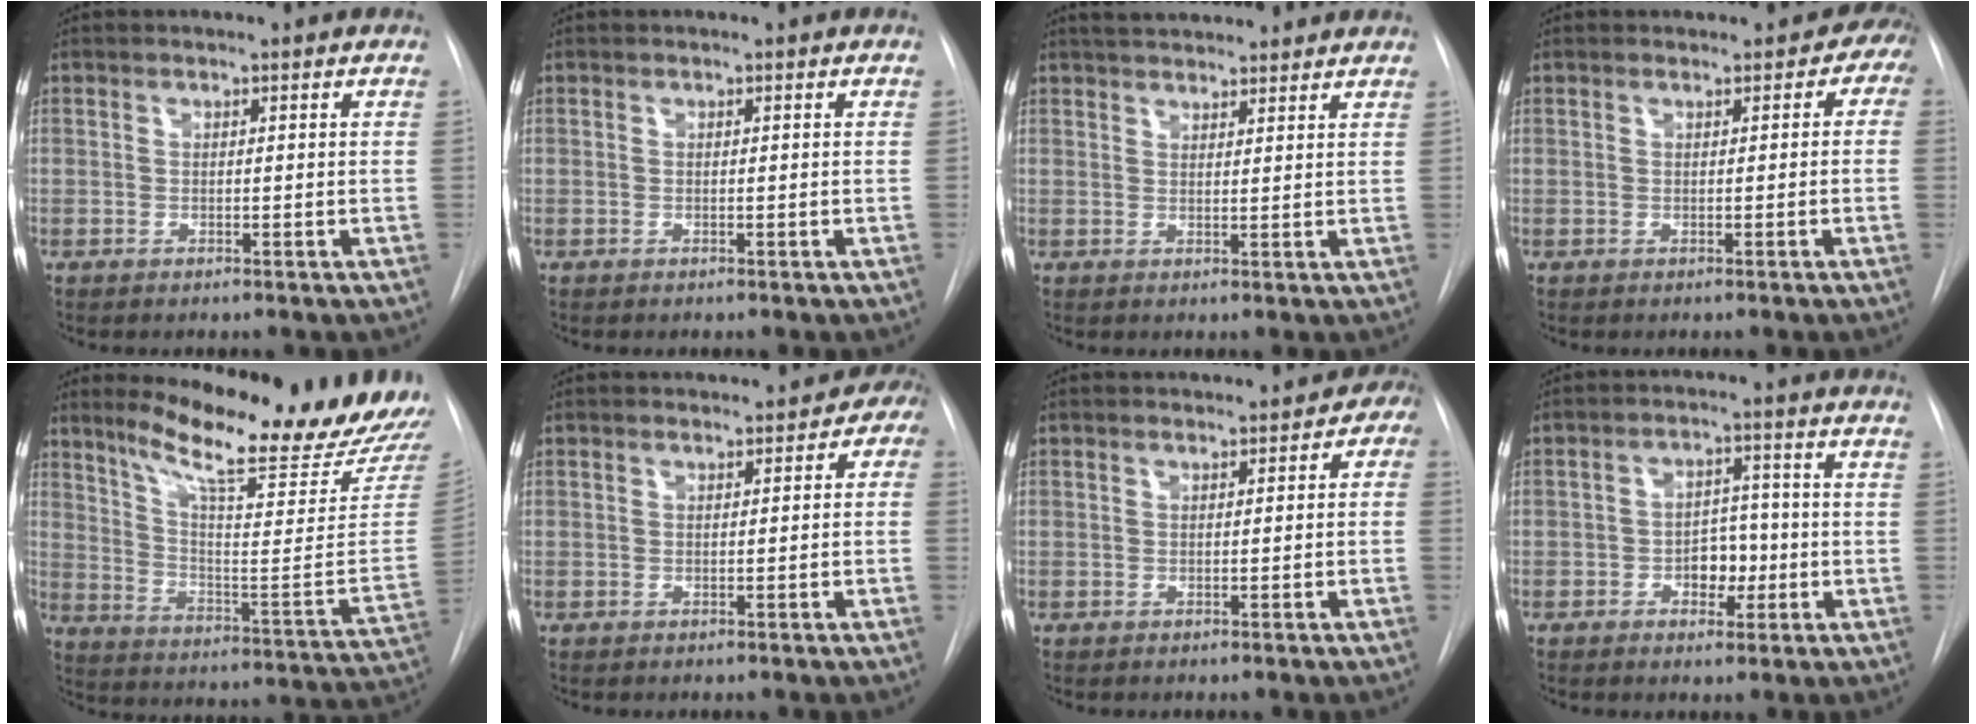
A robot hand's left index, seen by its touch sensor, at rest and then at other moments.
{"total": 0.0}
{"total": 9.7, "force": [8.8, 2.0, 3.4], "torque": [-0.049, 0.028, 0.119]}
{"total": 2.4, "force": [0.6, 1.8, 1.5], "torque": [0.000, 0.008, 0.002]}
{"total": 20.6, "force": [18.0, -0.4, 10.0], "torque": [-0.162, -0.096, 0.250]}
{"total": 2.1, "force": [0.4, 1.6, 1.3], "torque": [-0.001, 0.008, 0.000]}
{"total": 1.9, "force": [0.3, 1.5, 1.2], "torque": [-0.002, 0.008, 0.000]}
{"total": 4.8, "force": [-1.7, 3.0, 3.2], "torque": [-0.042, 0.006, -0.026]}